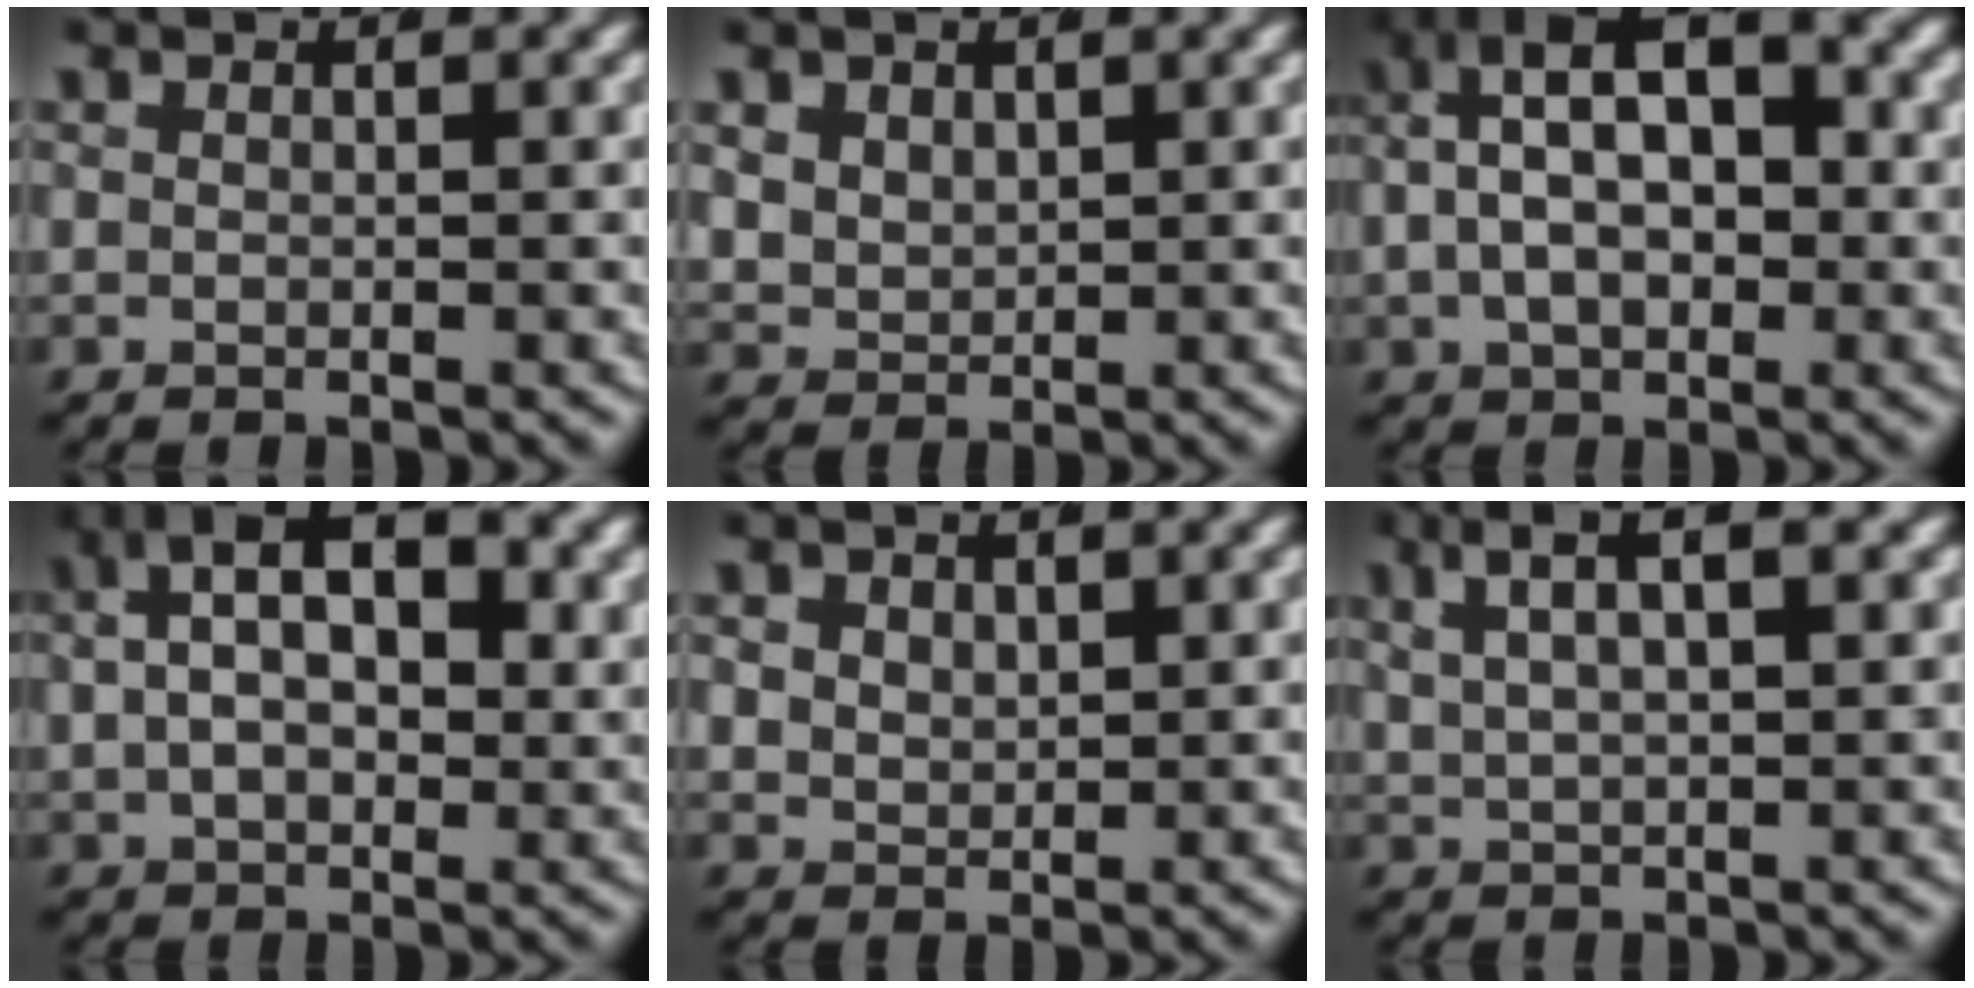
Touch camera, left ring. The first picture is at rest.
{"total": 4.5, "force": [0.3, 4.1, 1.7], "torque": [-0.077, -0.028, 0.013]}
{"total": 10.1, "force": [0.9, 6.9, 7.4], "torque": [-0.124, 0.009, 0.000]}
{"total": 8.5, "force": [1.6, 5.4, 6.3], "torque": [-0.095, 0.009, 0.013]}
{"total": 3.1, "force": [0.3, 2.8, 1.3], "torque": [-0.053, -0.023, 0.016]}
{"total": 5.3, "force": [2.4, 2.7, 3.8], "torque": [-0.067, 0.021, 0.032]}